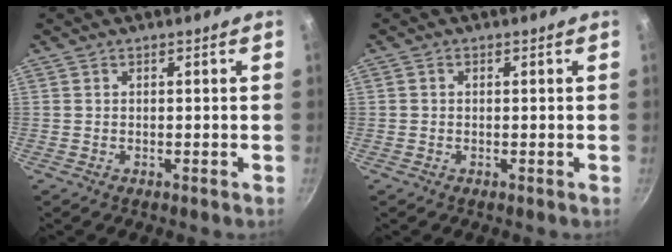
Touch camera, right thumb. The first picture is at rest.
{"total": 0.5, "force": [0.0, 0.5, 0.2], "torque": [-0.004, 0.003, 0.000]}